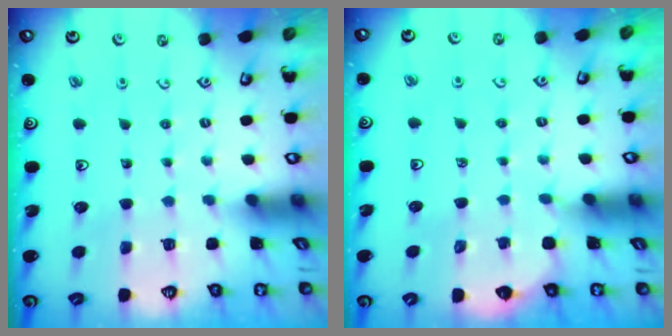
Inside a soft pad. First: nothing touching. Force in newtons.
{"total": 2.3, "press": 2.3, "slide": 0.1}